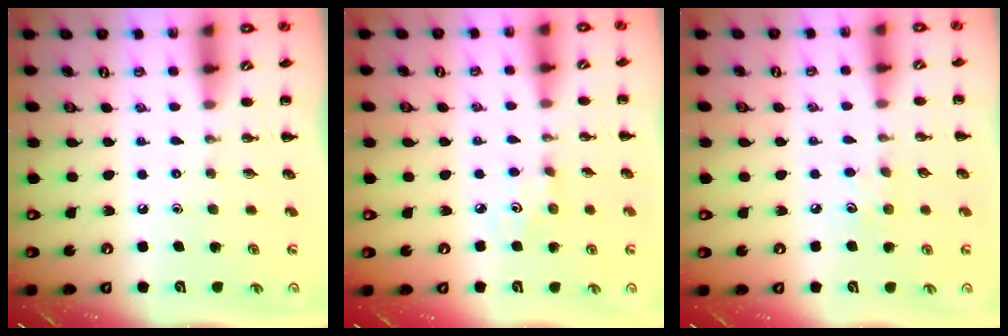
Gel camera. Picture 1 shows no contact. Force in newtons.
{"total": 2.7, "press": 2.7, "slide": 0.3}
{"total": 4.8, "press": 4.6, "slide": 1.4}